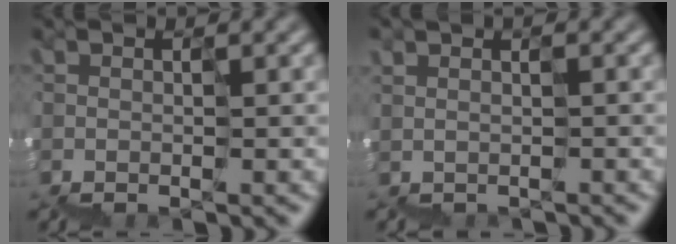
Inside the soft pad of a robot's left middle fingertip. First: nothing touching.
{"total": 1.1, "force": [-1.0, 0.1, -0.5], "torque": [0.022, -0.005, 0.000]}